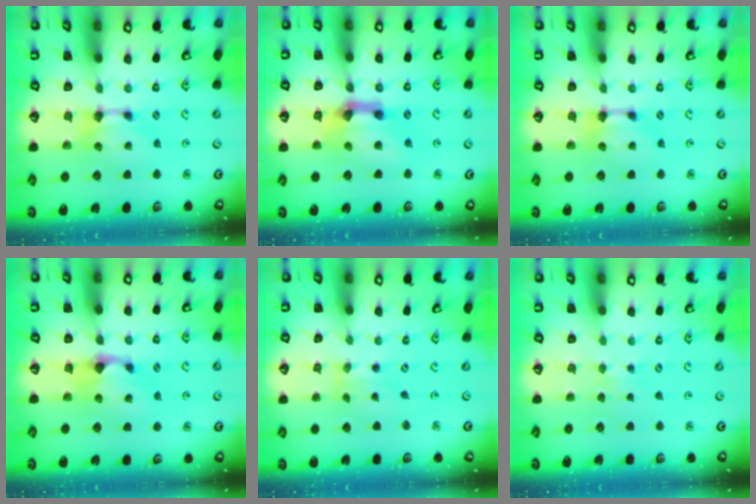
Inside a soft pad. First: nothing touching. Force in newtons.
{"total": 5.4, "press": 5.0, "slide": 2.1}
{"total": 0.0}
{"total": 1.0, "press": 0.1, "slide": 1.0}
{"total": 2.0, "press": 1.7, "slide": 1.0}
{"total": 3.1, "press": 3.1, "slide": 0.3}